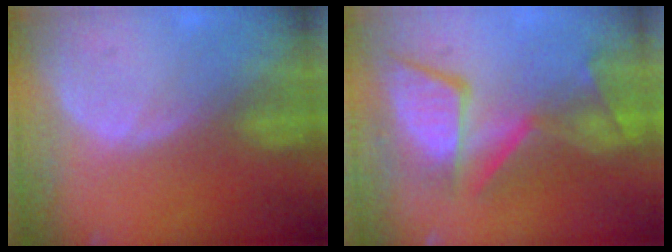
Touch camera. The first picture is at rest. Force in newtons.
{"total": 11.8, "press": 10.8, "slide": 4.7}